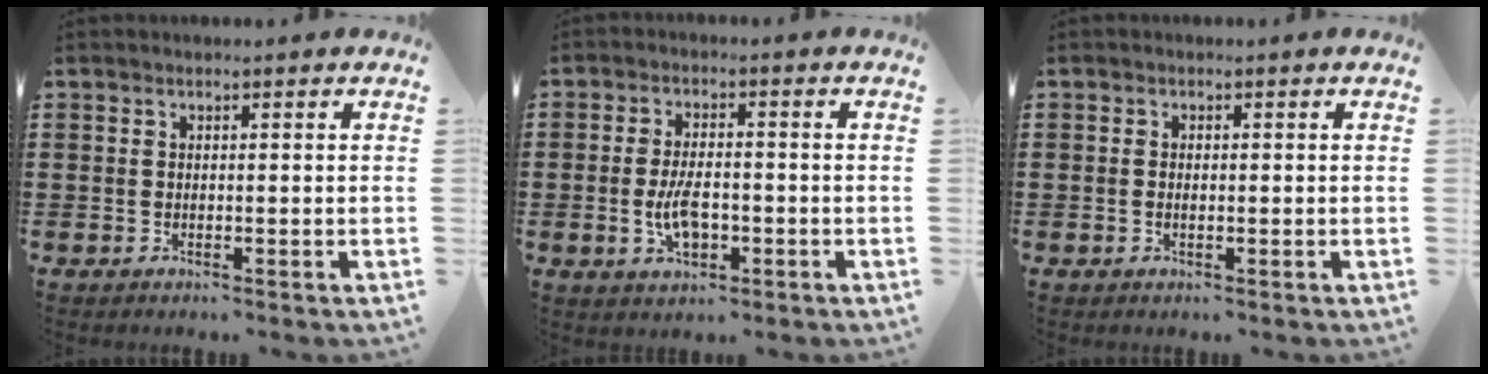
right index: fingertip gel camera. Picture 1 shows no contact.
{"total": 5.5, "force": [-1.1, 2.6, 4.7], "torque": [-0.100, 0.000, -0.022]}
{"total": 0.0}